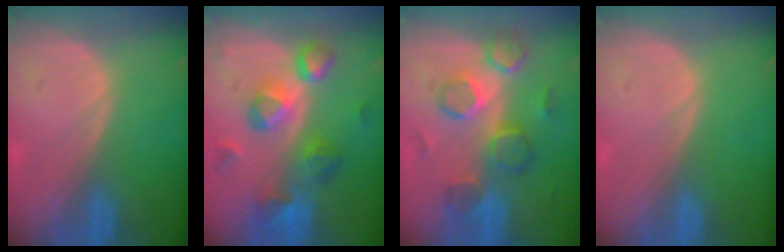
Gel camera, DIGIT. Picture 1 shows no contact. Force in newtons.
{"total": 9.2, "press": 8.3, "slide": 4.0}
{"total": 8.5, "press": 8.3, "slide": 2.1}
{"total": 0.0}